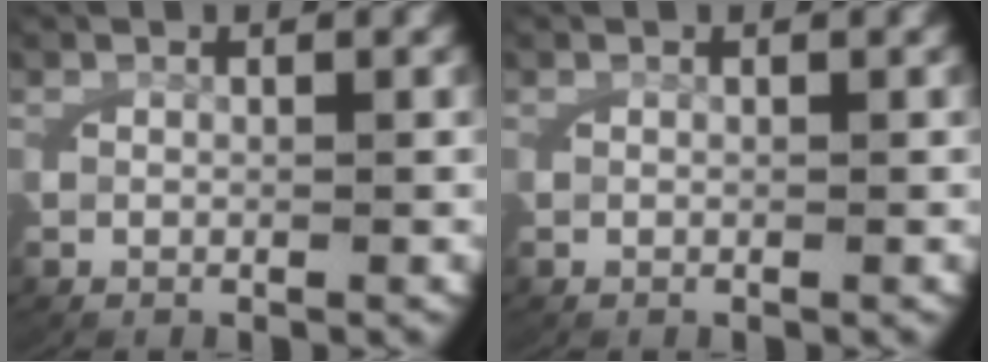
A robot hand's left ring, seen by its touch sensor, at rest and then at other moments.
{"total": 0.0}